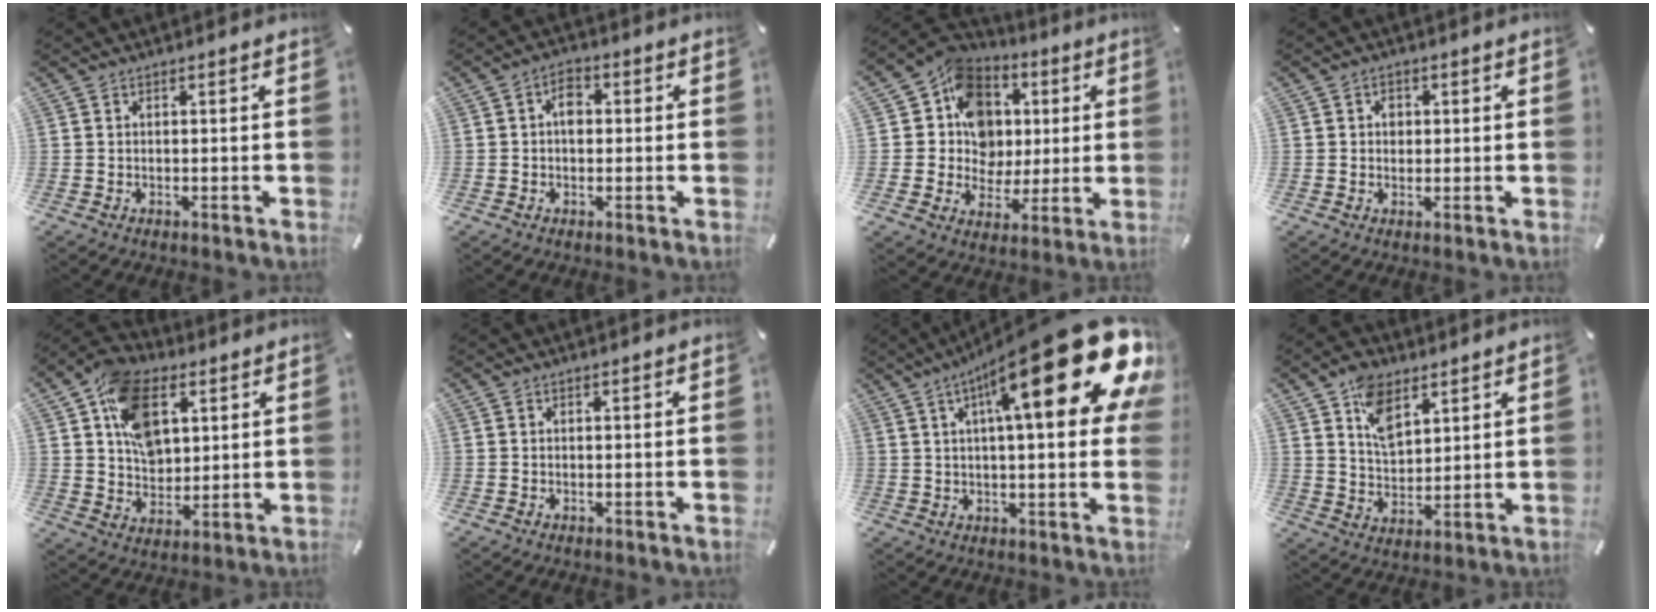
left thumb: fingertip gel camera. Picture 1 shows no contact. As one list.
[{"total": 4.2, "force": [0.1, 2.8, 3.1], "torque": [-0.043, 0.006, -0.003]}, {"total": 13.5, "force": [2.4, 12.6, 4.1], "torque": [-0.071, -0.020, 0.052]}, {"total": 2.2, "force": [0.2, 2.0, 1.0], "torque": [-0.006, 0.001, -0.004]}, {"total": 14.6, "force": [5.4, 10.2, 8.9], "torque": [-0.153, -0.002, 0.102]}, {"total": 0.0}, {"total": 29.3, "force": [12.9, 7.4, 25.2], "torque": [-0.382, -0.081, 0.205]}, {"total": 9.7, "force": [5.3, 6.0, 5.4], "torque": [-0.099, -0.013, 0.099]}]